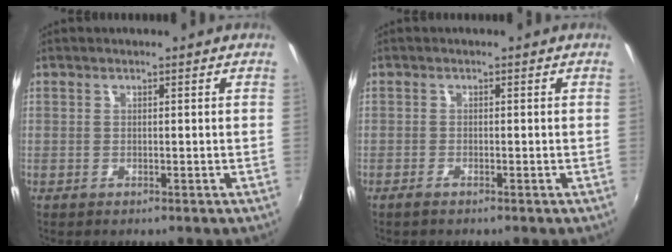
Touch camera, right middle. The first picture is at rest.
{"total": 1.4, "force": [-1.1, 0.1, 0.8], "torque": [-0.020, -0.003, -0.023]}